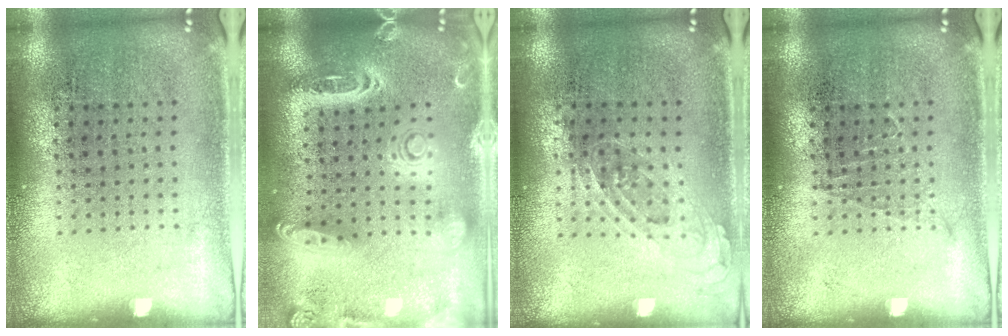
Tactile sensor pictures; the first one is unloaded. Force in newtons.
{"total": 2.6, "press": 2.3, "slide": 1.2}
{"total": 0.7, "press": 0.6, "slide": 0.3}
{"total": 0.5, "press": 0.5, "slide": 0.1}